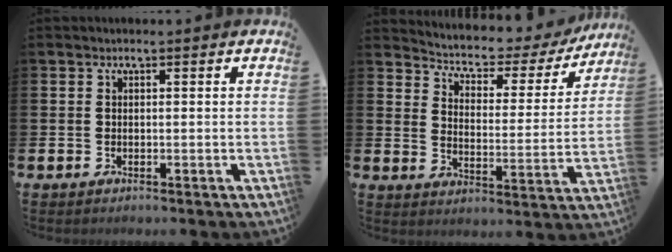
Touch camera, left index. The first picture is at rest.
{"total": 4.5, "force": [4.0, 1.7, 0.9], "torque": [-0.043, -0.037, 0.059]}